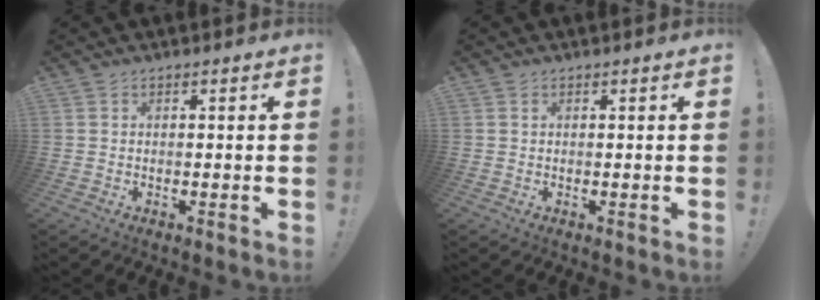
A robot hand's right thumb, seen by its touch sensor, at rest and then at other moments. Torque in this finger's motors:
{"motor_torque": [-0.03, 0.07, 0.15, -0.09, 0.03]}